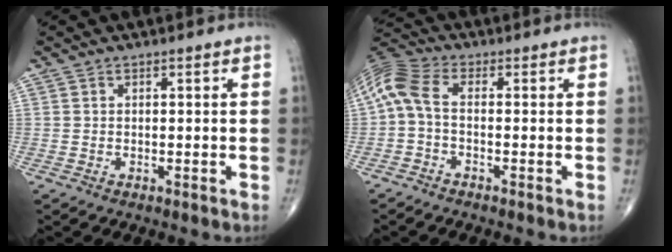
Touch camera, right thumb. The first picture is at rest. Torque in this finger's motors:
{"motor_torque": [-0.07, -0.27, 0.88, -0.10, 0.16]}